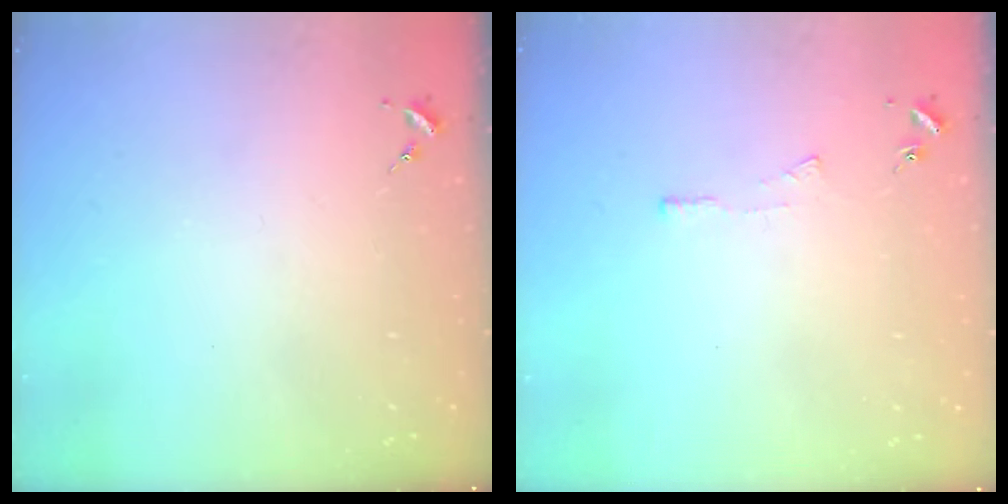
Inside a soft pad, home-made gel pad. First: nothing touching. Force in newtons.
{"total": 3.0, "press": 3.0, "slide": 0.3}